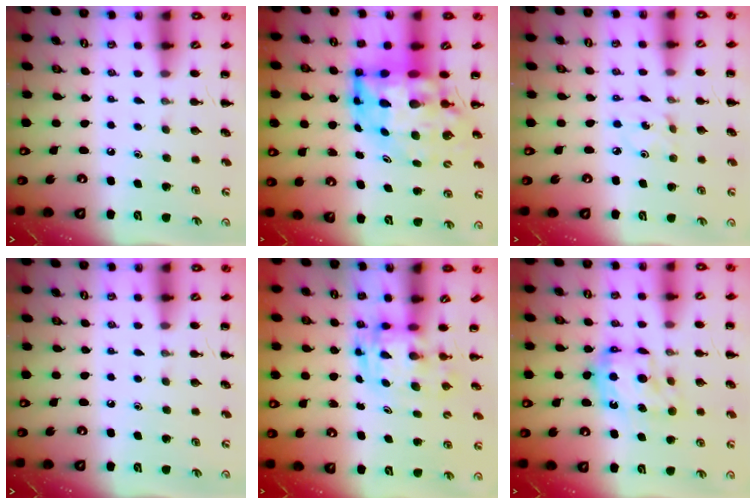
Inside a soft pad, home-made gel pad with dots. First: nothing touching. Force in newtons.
{"total": 11.8, "press": 11.3, "slide": 3.2}
{"total": 1.0, "press": 1.0, "slide": 0.2}
{"total": 0.0}
{"total": 2.8, "press": 2.8, "slide": 0.5}
{"total": 10.6, "press": 10.5, "slide": 1.2}